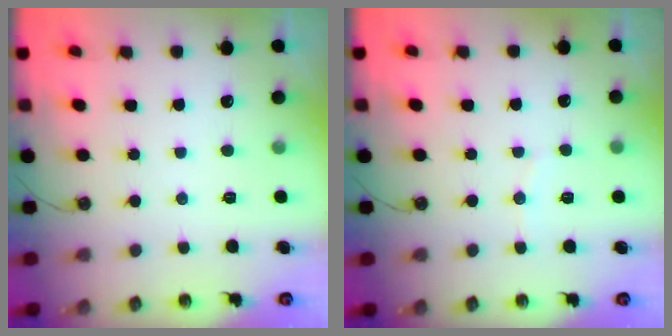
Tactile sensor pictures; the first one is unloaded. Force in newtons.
{"total": 3.7, "press": 3.6, "slide": 0.6}